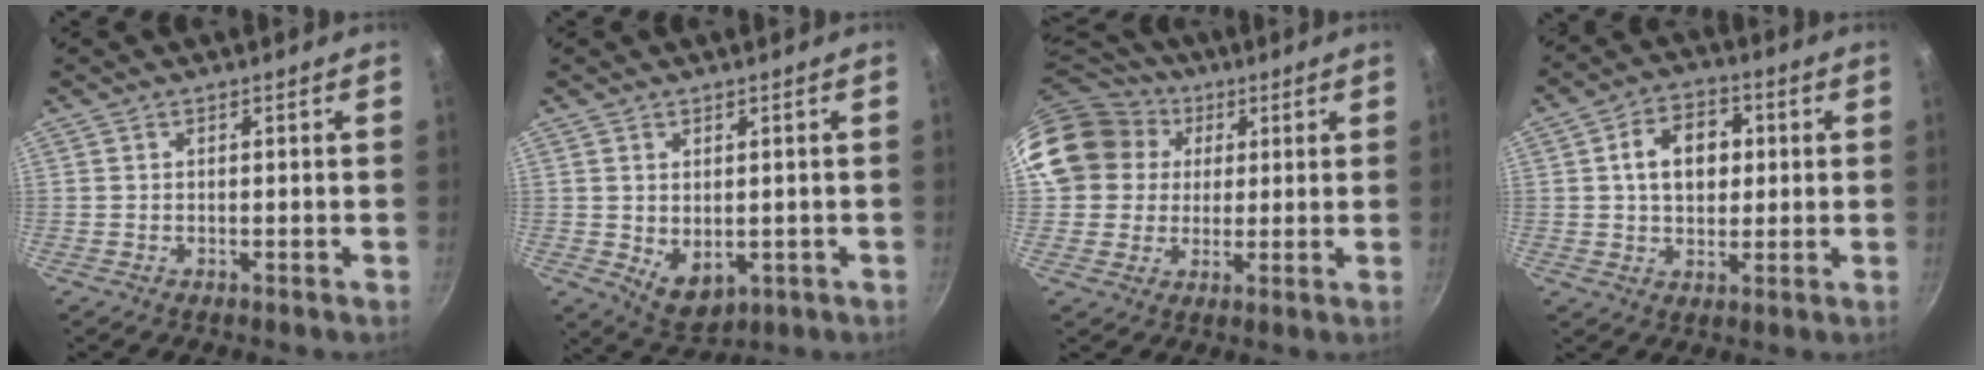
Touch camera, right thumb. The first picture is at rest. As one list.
[{"total": 6.2, "force": [-0.2, 4.2, 4.5], "torque": [-0.061, -0.016, 0.015]}, {"total": 17.8, "force": [5.2, 15.6, 6.9], "torque": [-0.123, 0.028, 0.092]}, {"total": 10.2, "force": [1.6, 7.3, 6.9], "torque": [-0.082, 0.010, 0.019]}]